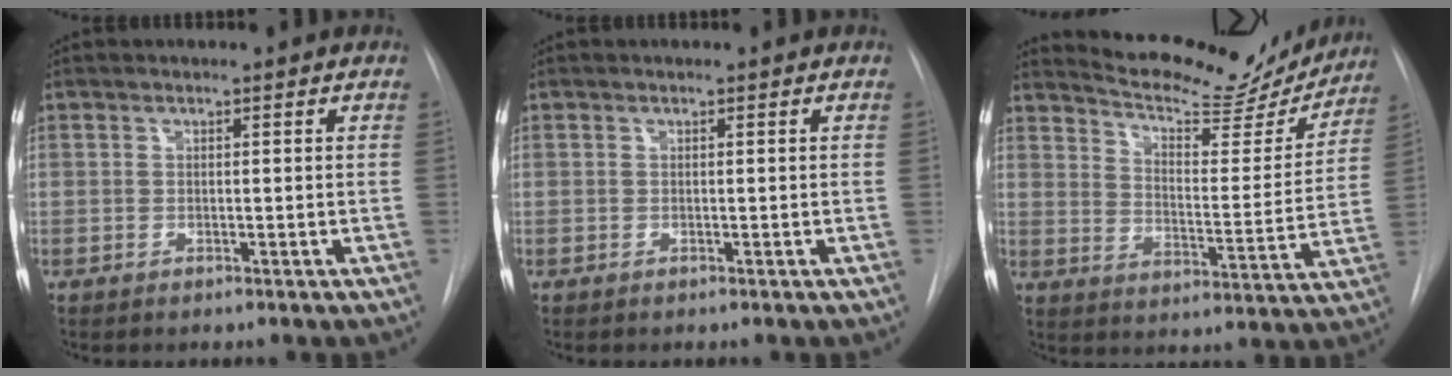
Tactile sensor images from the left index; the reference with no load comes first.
{"total": 0.0}
{"total": 18.4, "force": [17.3, 3.9, 5.0], "torque": [-0.068, -0.039, 0.231]}